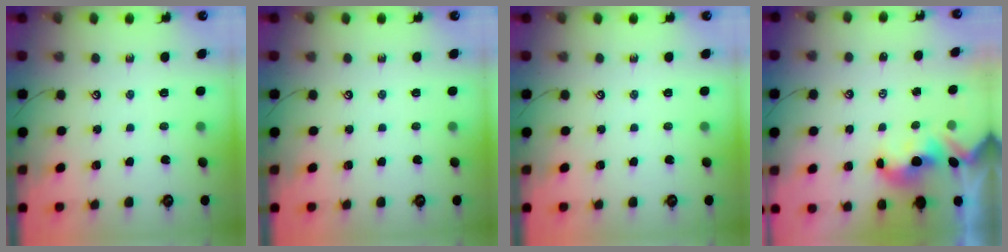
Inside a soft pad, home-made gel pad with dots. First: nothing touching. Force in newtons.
{"total": 0.0}
{"total": 0.0}
{"total": 1.9, "press": 1.9, "slide": 0.2}